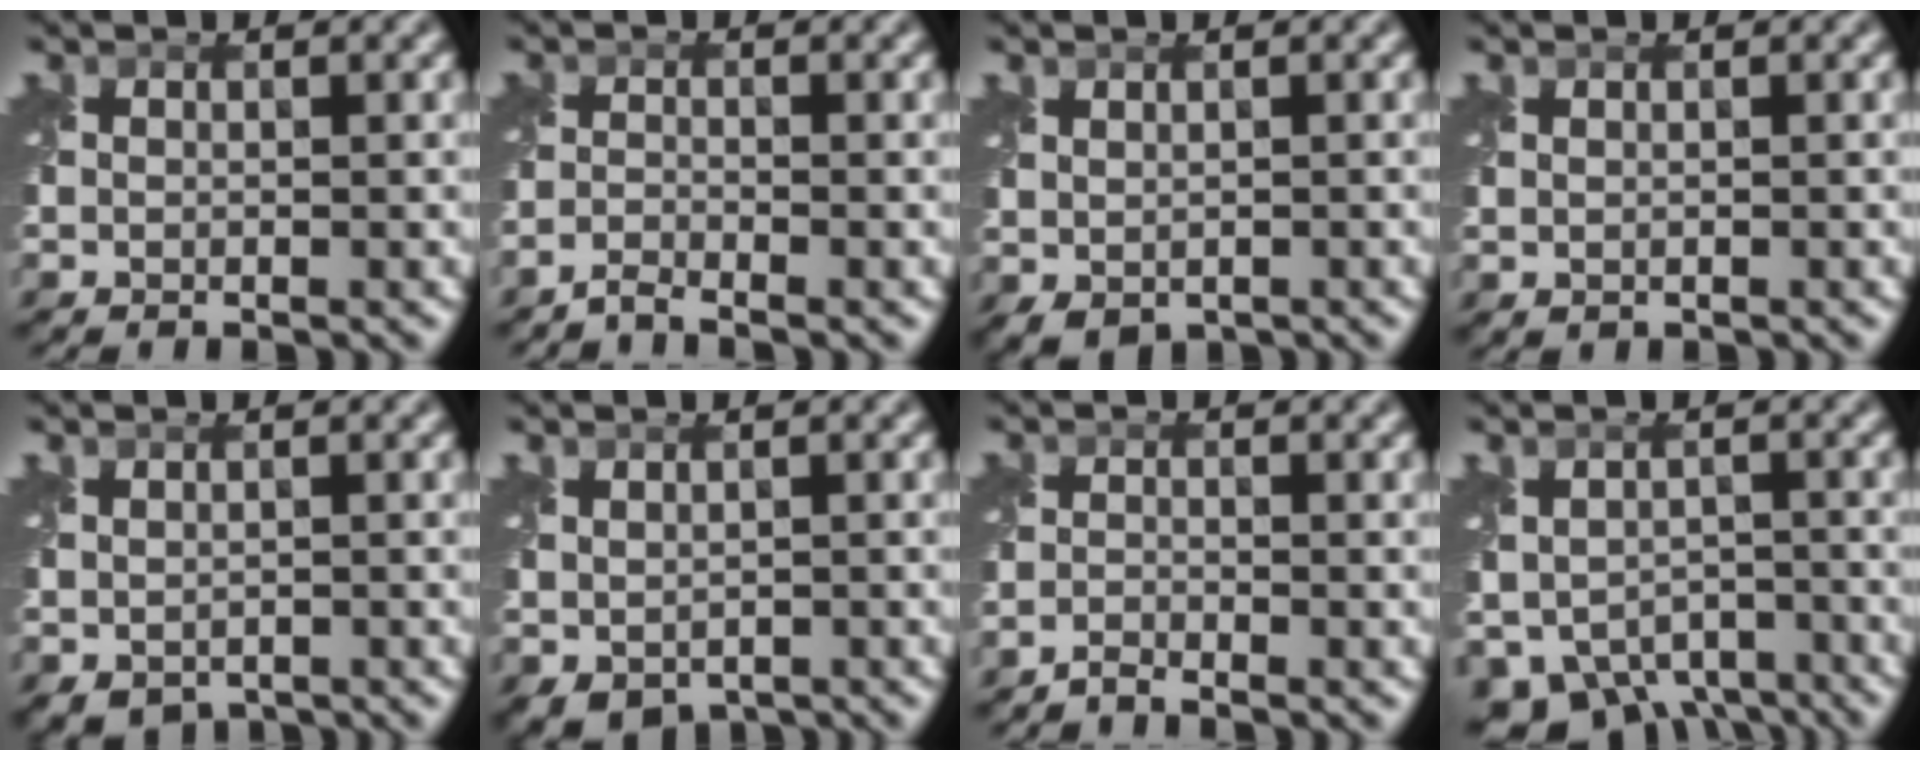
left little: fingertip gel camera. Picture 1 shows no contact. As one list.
[{"total": 1.3, "force": [-1.2, 0.0, 0.3], "torque": [-0.005, 0.002, -0.034]}, {"total": 1.2, "force": [0.1, 1.0, 0.7], "torque": [-0.021, 0.000, 0.012]}, {"total": 0.6, "force": [0.6, 0.1, -0.2], "torque": [0.004, 0.009, 0.015]}, {"total": 1.3, "force": [-0.1, 1.2, 0.7], "torque": [-0.017, -0.003, 0.007]}, {"total": 2.0, "force": [-0.2, 1.6, 1.2], "torque": [-0.027, -0.002, 0.007]}, {"total": 0.8, "force": [-0.8, 0.0, 0.1], "torque": [-0.003, 0.003, -0.024]}, {"total": 6.9, "force": [-4.4, 4.7, 2.5], "torque": [-0.045, -0.017, -0.056]}]